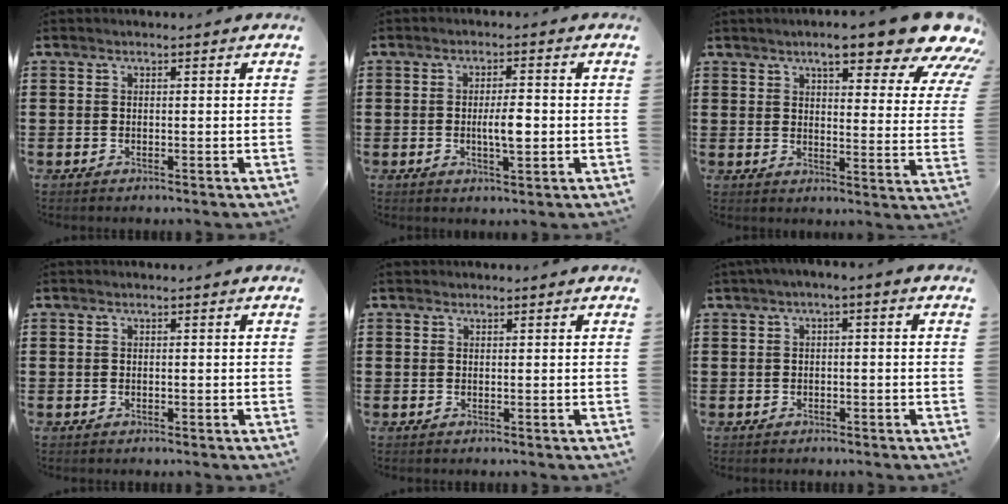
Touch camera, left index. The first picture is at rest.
{"total": 4.2, "force": [-0.5, 1.3, 3.9], "torque": [-0.078, 0.000, -0.012]}
{"total": 11.7, "force": [8.7, 1.9, 7.5], "torque": [-0.123, -0.041, 0.141]}
{"total": 0.0}
{"total": 0.6, "force": [0.4, 0.4, 0.2], "torque": [-0.005, 0.004, 0.008]}
{"total": 1.6, "force": [-1.1, 0.2, 1.2], "torque": [-0.019, 0.000, -0.022]}